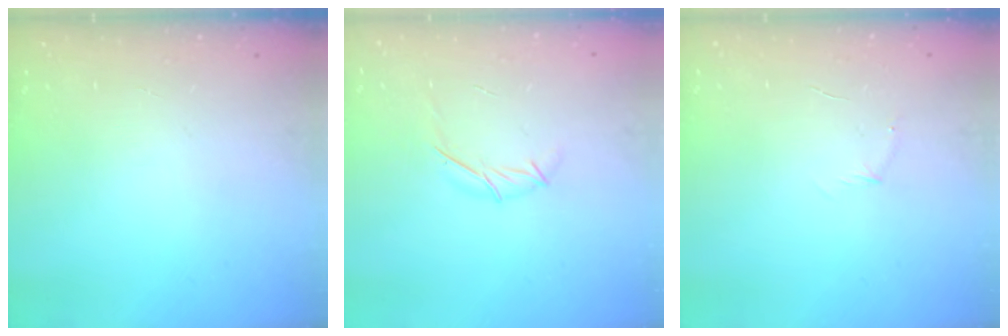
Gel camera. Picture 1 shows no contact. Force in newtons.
{"total": 5.6, "press": 5.5, "slide": 0.6}
{"total": 3.6, "press": 3.4, "slide": 1.1}